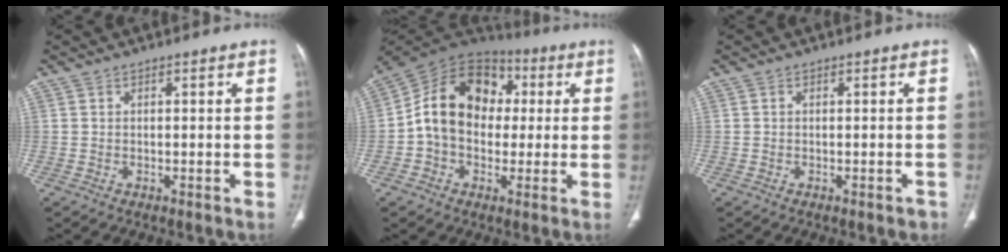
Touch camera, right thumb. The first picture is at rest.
{"total": 16.2, "force": [0.8, 12.4, 10.4], "torque": [-0.148, 0.042, 0.002]}
{"total": 1.1, "force": [-0.6, 0.4, 0.8], "torque": [-0.008, -0.001, -0.007]}